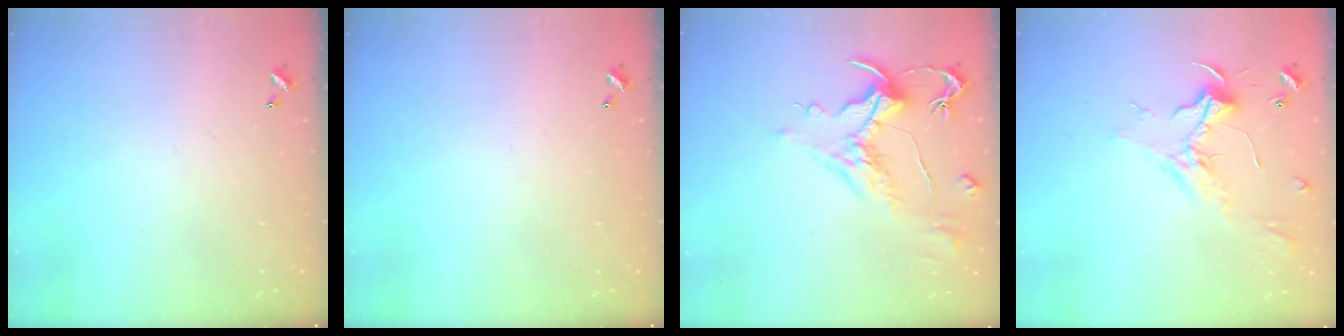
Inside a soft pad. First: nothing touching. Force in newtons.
{"total": 0.0}
{"total": 1.6, "press": 0.7, "slide": 1.5}
{"total": 2.4, "press": 2.3, "slide": 0.8}